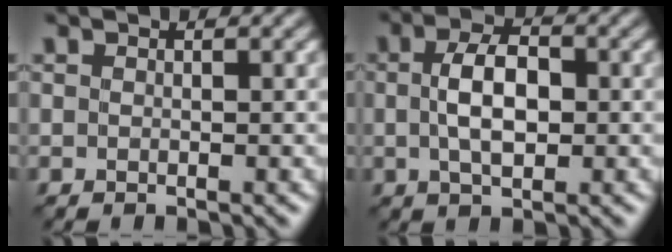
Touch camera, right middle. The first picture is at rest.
{"total": 4.5, "force": [0.2, 2.3, 3.8], "torque": [-0.076, 0.005, 0.001]}